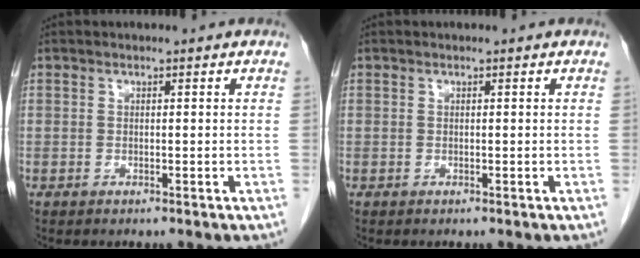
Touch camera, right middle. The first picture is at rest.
{"total": 0.0}